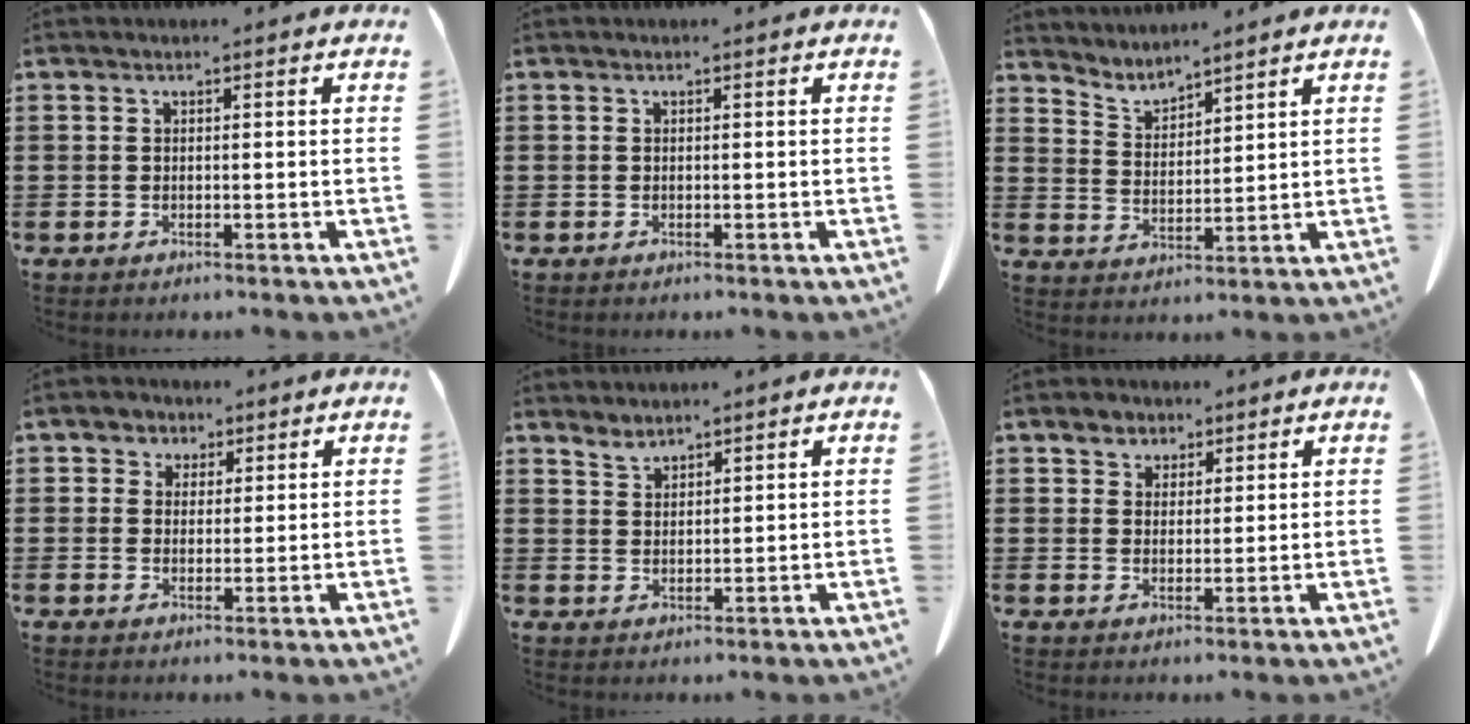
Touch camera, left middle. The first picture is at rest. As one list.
[{"total": 0.0}, {"total": 3.6, "force": [3.5, 0.6, 0.1], "torque": [-0.017, -0.018, 0.064]}, {"total": 2.9, "force": [1.9, 2.3, 0.1], "torque": [-0.016, 0.011, 0.035]}, {"total": 2.2, "force": [2.1, 0.4, 0.1], "torque": [-0.009, -0.006, 0.043]}, {"total": 3.2, "force": [2.4, 2.1, 0.4], "torque": [-0.012, 0.006, 0.044]}]